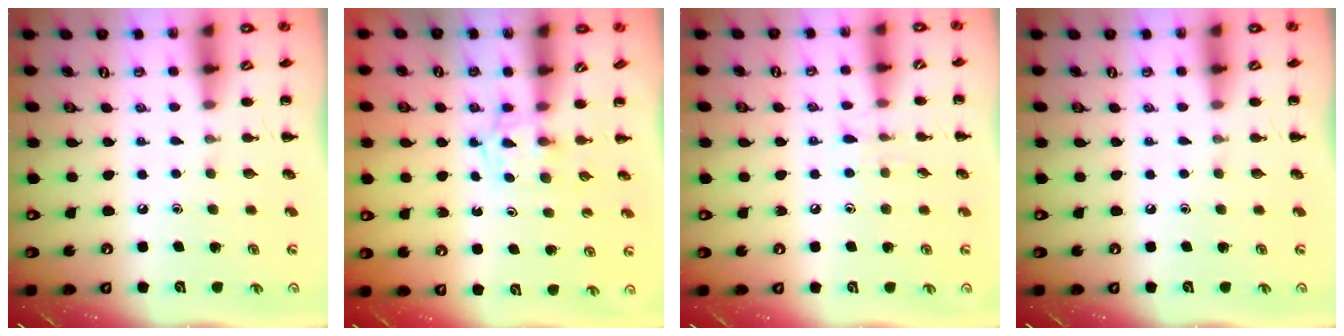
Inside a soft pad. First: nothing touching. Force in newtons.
{"total": 2.5, "press": 2.2, "slide": 1.3}
{"total": 5.9, "press": 5.5, "slide": 2.2}
{"total": 0.0}